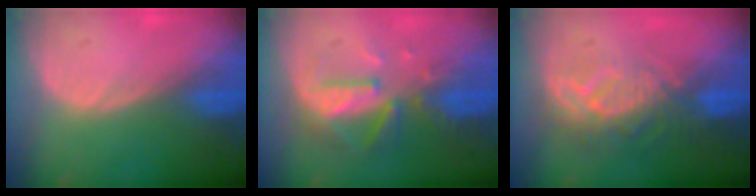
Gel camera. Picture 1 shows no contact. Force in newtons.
{"total": 8.1, "press": 7.4, "slide": 3.2}
{"total": 9.5, "press": 8.3, "slide": 4.7}